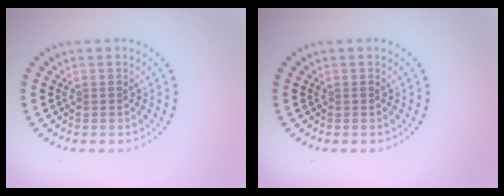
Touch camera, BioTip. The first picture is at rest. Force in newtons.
{"total": 0.0}